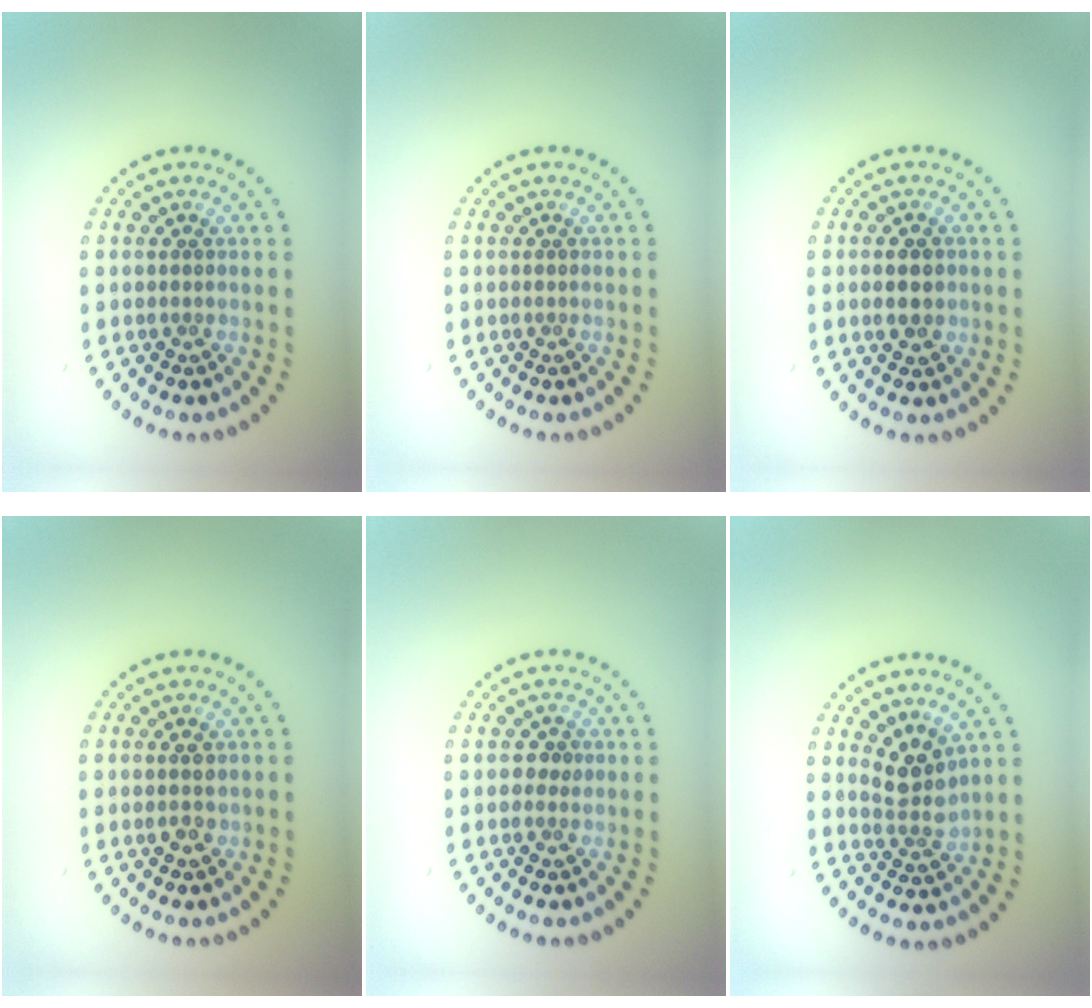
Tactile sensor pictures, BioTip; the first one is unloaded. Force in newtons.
{"total": 0.0}
{"total": 3.1, "press": 3.1, "slide": 0.0}
{"total": 1.6, "press": 1.5, "slide": 0.3}
{"total": 1.3, "press": 1.3, "slide": 0.4}
{"total": 2.8, "press": 2.4, "slide": 1.4}